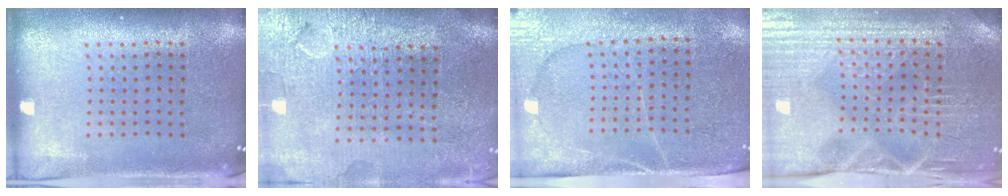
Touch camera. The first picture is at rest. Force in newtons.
{"total": 3.6, "press": 3.4, "slide": 1.4}
{"total": 3.0, "press": 2.8, "slide": 1.2}
{"total": 4.2, "press": 4.1, "slide": 0.9}